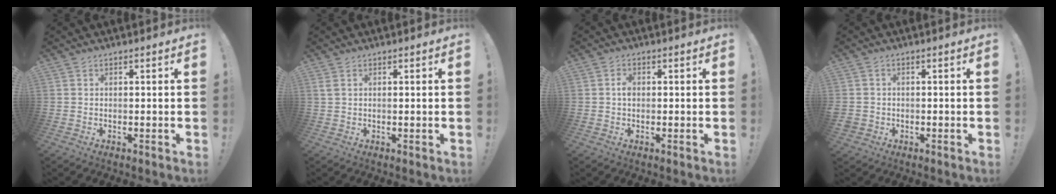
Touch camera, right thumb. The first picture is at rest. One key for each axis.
{"total": 1.5, "fx": 0.7, "fy": 0.1, "fz": 1.3, "tx": -0.027, "ty": 0.000, "tz": 0.013}
{"total": 2.1, "fx": -0.1, "fy": 1.5, "fz": 1.4, "tx": -0.010, "ty": 0.001, "tz": -0.007}
{"total": 2.2, "fx": -0.5, "fy": 2.1, "fz": 0.6, "tx": -0.010, "ty": 0.003, "tz": -0.007}